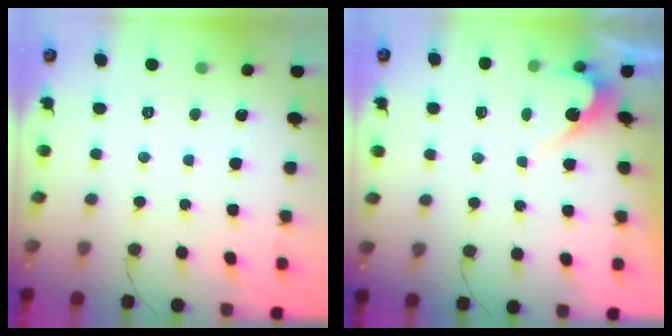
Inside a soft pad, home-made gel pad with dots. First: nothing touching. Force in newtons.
{"total": 5.1, "press": 5.1, "slide": 0.2}